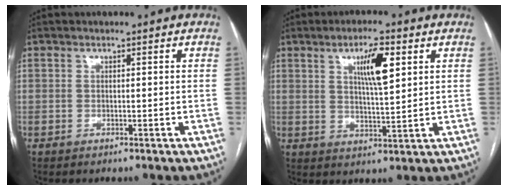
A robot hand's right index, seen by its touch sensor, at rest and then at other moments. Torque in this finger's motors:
{"motor_torque": [0.59, 0.47, 0.20, 0.10]}